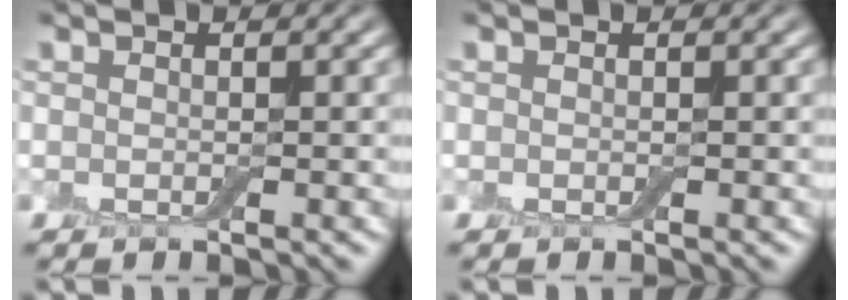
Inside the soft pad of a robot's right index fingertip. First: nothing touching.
{"total": 0.0}